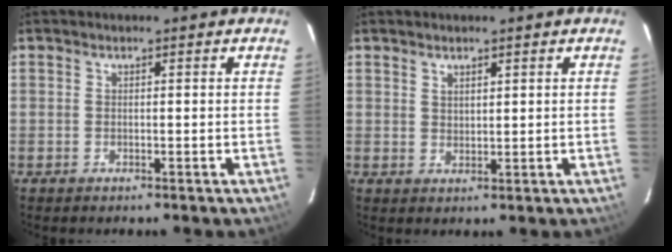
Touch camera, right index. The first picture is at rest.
{"total": 1.8, "force": [1.4, 0.9, 0.7], "torque": [-0.010, 0.001, 0.026]}